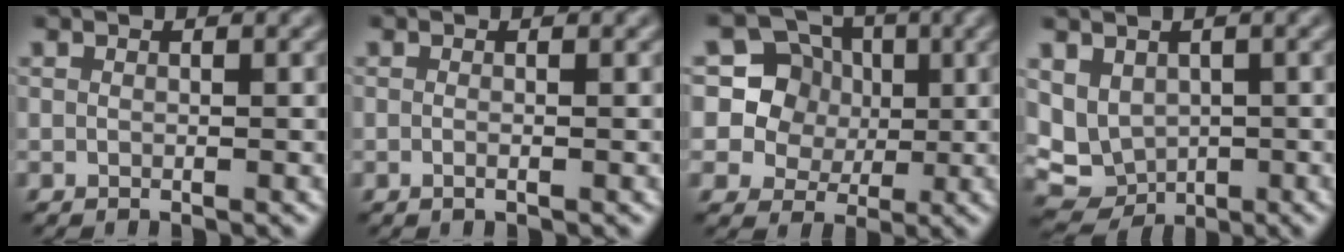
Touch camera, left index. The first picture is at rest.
{"total": 0.8, "force": [-0.4, 0.3, 0.7], "torque": [-0.010, -0.009, -0.012]}
{"total": 6.4, "force": [1.7, 5.8, 2.0], "torque": [-0.042, 0.011, 0.022]}
{"total": 4.4, "force": [0.2, 3.6, 2.4], "torque": [-0.046, -0.011, 0.016]}